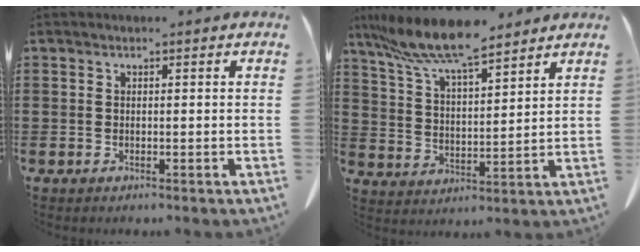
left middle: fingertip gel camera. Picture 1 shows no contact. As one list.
[{"total": 10.4, "force": [8.7, 1.0, 5.5], "torque": [-0.135, -0.035, 0.154]}]